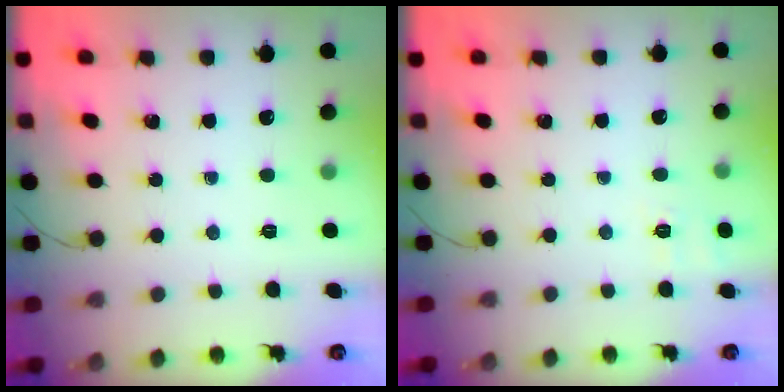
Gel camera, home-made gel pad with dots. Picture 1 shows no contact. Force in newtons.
{"total": 7.7, "press": 7.5, "slide": 2.0}